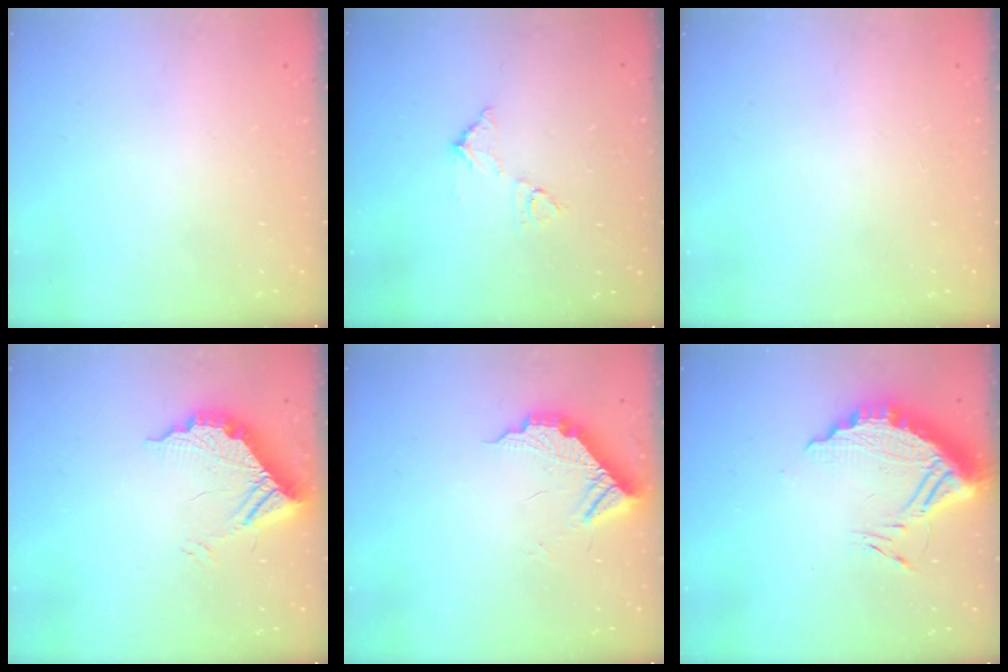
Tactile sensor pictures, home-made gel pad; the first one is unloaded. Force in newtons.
{"total": 7.3, "press": 7.3, "slide": 0.3}
{"total": 0.0}
{"total": 13.0, "press": 12.9, "slide": 1.1}
{"total": 10.4, "press": 10.4, "slide": 0.4}
{"total": 14.5, "press": 14.4, "slide": 1.1}